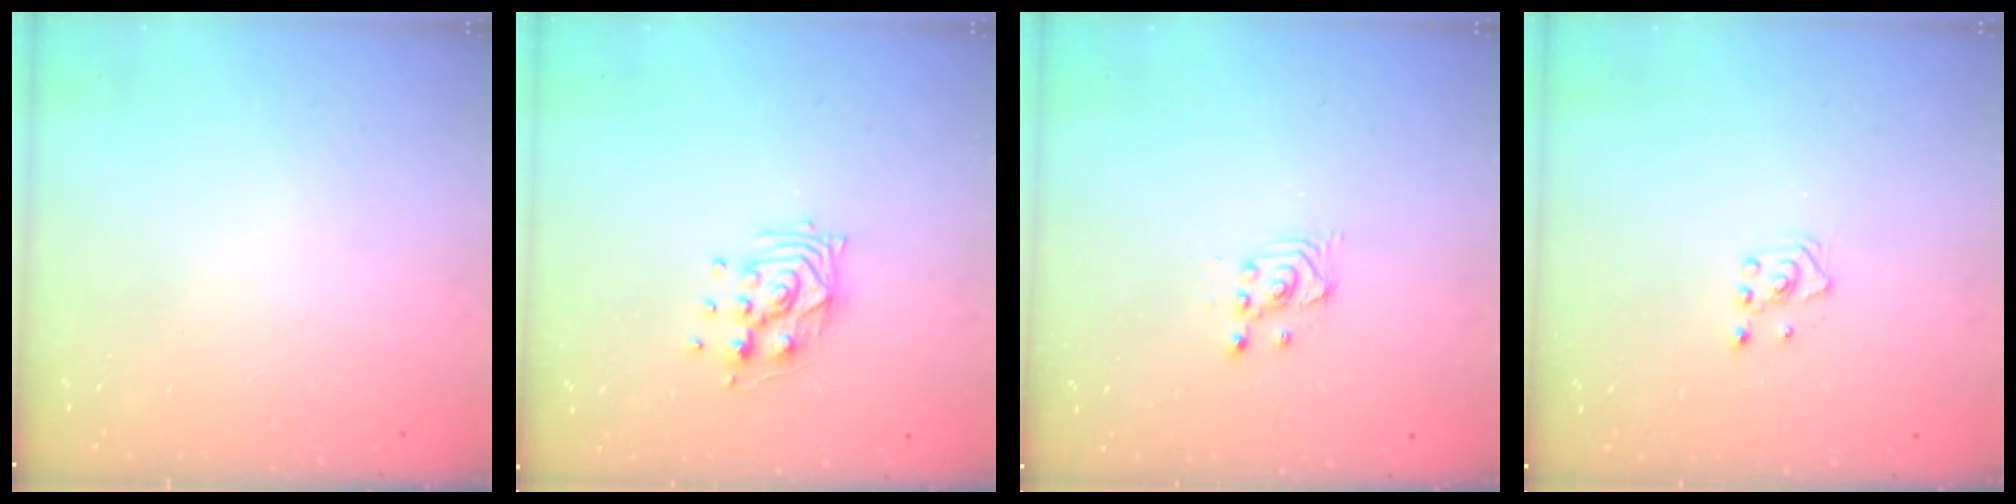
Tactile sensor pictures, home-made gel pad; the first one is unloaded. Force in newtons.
{"total": 9.5, "press": 9.5, "slide": 0.4}
{"total": 2.5, "press": 2.5, "slide": 0.3}
{"total": 2.4, "press": 2.2, "slide": 0.8}